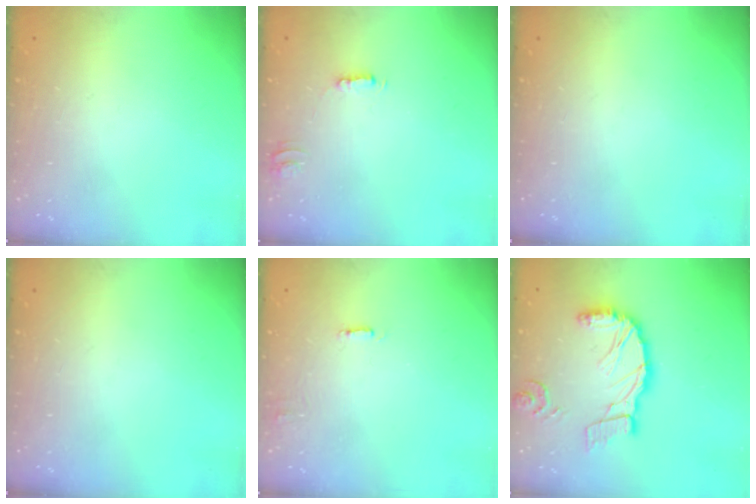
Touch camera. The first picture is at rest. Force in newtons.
{"total": 2.3, "press": 2.3, "slide": 0.2}
{"total": 0.0}
{"total": 0.0}
{"total": 2.0, "press": 2.0, "slide": 0.1}
{"total": 15.2, "press": 15.0, "slide": 2.4}